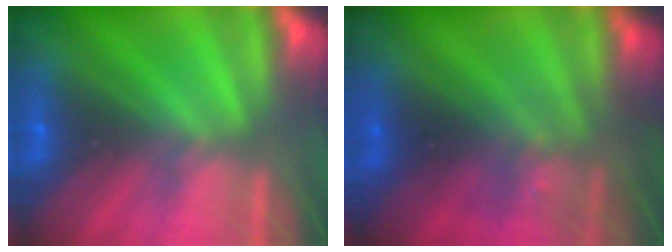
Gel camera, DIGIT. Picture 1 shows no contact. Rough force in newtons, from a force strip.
{"total": 2.8}